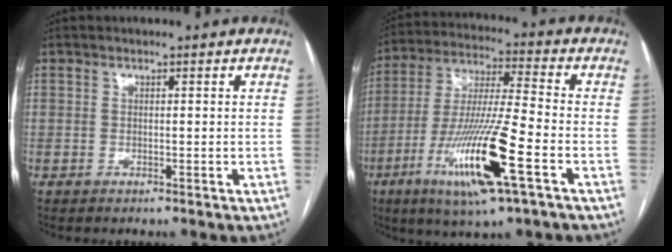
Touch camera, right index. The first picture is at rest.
{"total": 17.2, "force": [-6.9, 0.8, 15.7], "torque": [-0.318, -0.025, -0.127]}